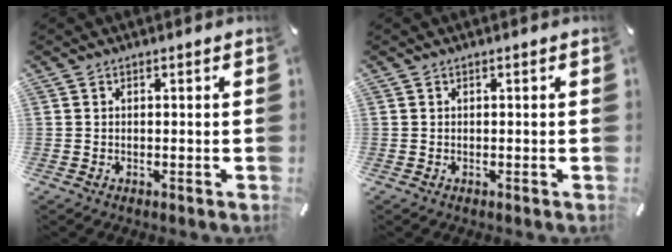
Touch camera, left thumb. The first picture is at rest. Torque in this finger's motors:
{"motor_torque": [-0.02, 0.02, 0.00, 0.00, 0.00]}